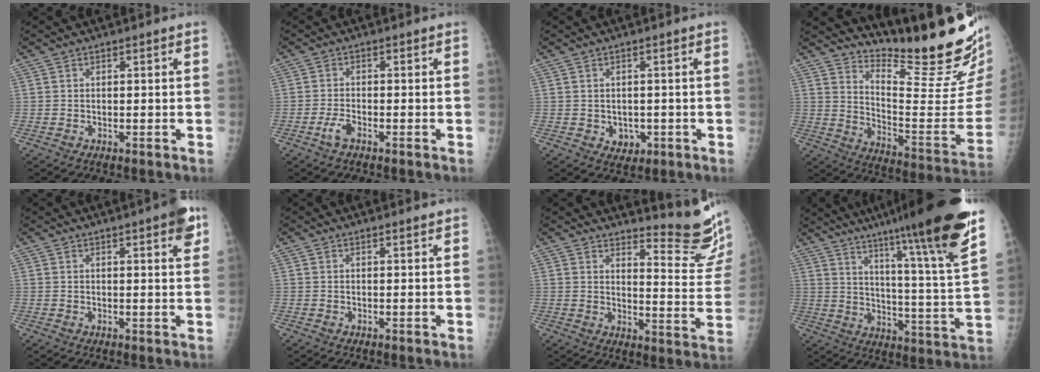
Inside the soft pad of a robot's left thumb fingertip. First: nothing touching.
{"total": 2.3, "force": [-1.5, 0.9, 1.6], "torque": [-0.037, 0.007, -0.031]}
{"total": 3.2, "force": [-0.6, 2.7, 1.5], "torque": [-0.008, 0.000, 0.002]}
{"total": 23.6, "force": [18.8, 4.0, 13.8], "torque": [-0.180, -0.167, 0.269]}
{"total": 5.2, "force": [2.8, 1.1, 4.2], "torque": [-0.043, -0.008, 0.030]}
{"total": 0.9, "force": [0.8, 0.0, 0.3], "torque": [-0.003, -0.004, 0.013]}
{"total": 13.9, "force": [13.0, 1.0, 4.7], "torque": [-0.043, -0.167, 0.156]}
{"total": 25.8, "force": [18.5, 0.7, 18.0], "torque": [-0.256, -0.090, 0.269]}